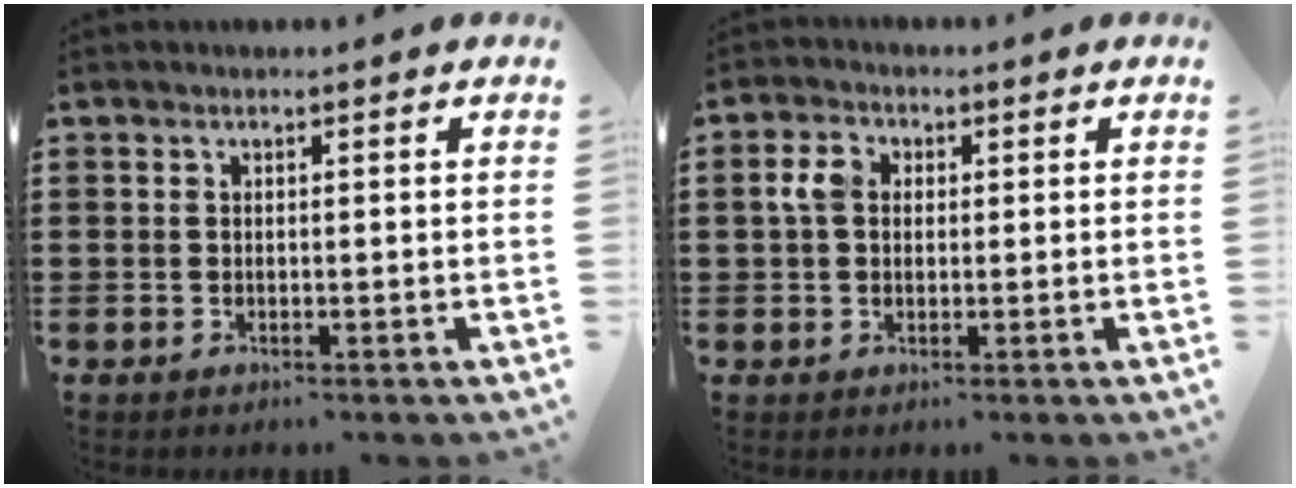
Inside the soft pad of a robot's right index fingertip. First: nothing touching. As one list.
[{"total": 3.5, "force": [0.5, 2.5, 2.4], "torque": [-0.061, 0.009, 0.005]}]